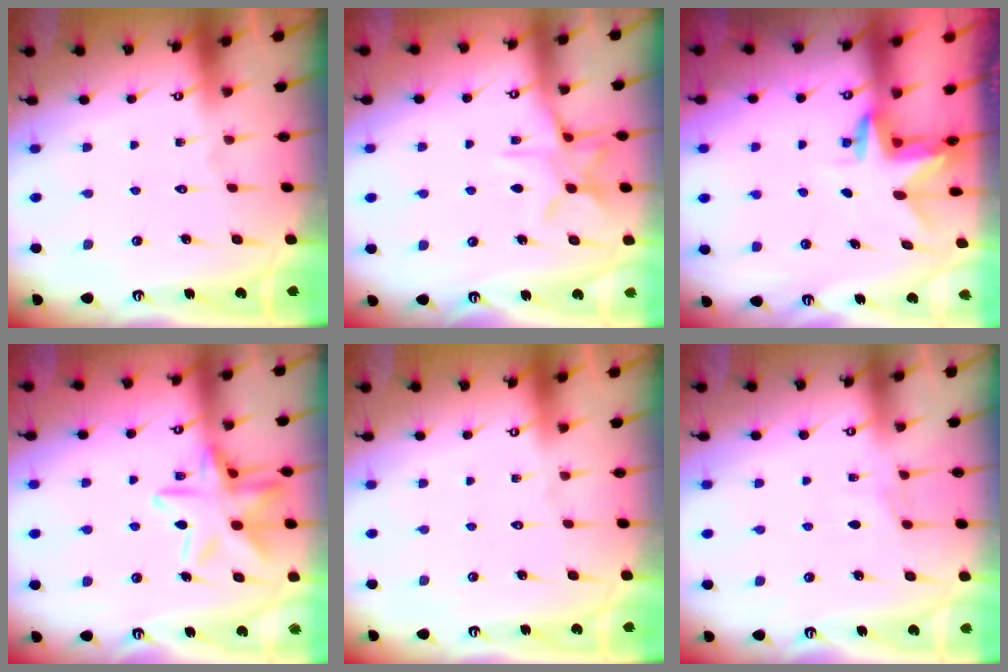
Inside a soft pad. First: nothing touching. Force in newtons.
{"total": 10.2, "press": 10.2, "slide": 0.9}
{"total": 2.8, "press": 2.8, "slide": 0.1}
{"total": 16.2, "press": 16.1, "slide": 1.3}
{"total": 0.0}
{"total": 3.0, "press": 2.9, "slide": 0.5}